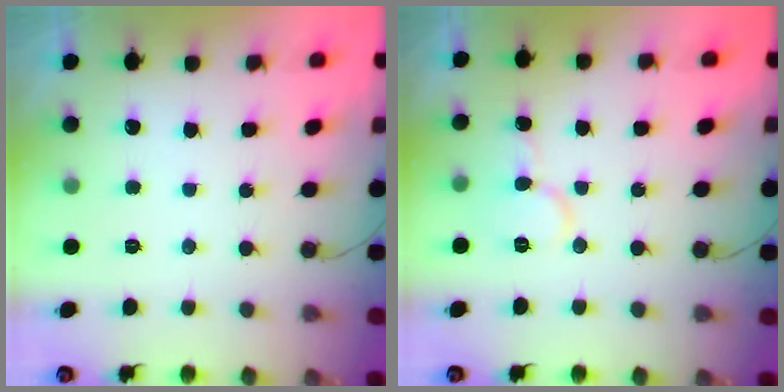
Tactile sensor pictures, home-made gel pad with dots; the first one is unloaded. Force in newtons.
{"total": 6.9, "press": 6.9, "slide": 0.9}